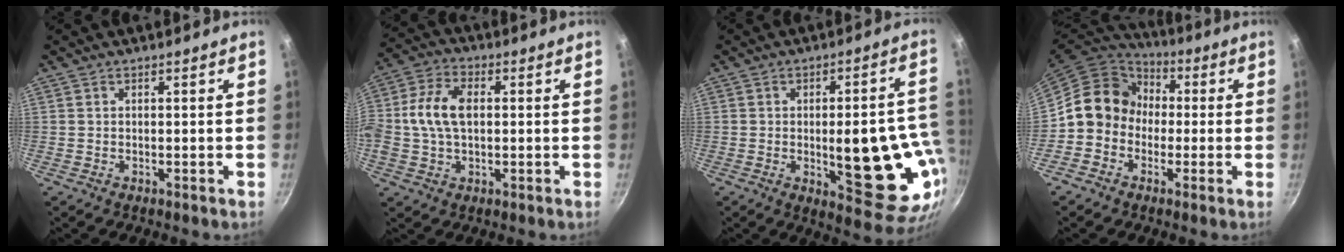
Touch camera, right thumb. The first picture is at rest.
{"total": 10.4, "force": [0.8, 6.6, 8.0], "torque": [-0.153, 0.021, 0.001]}
{"total": 20.4, "force": [-3.0, 7.8, 18.6], "torque": [-0.195, 0.000, -0.031]}
{"total": 11.5, "force": [-0.4, 10.3, 5.2], "torque": [-0.044, 0.036, -0.028]}